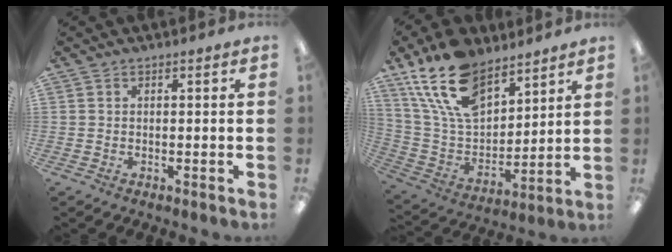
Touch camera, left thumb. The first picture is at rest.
{"total": 19.4, "force": [12.7, 10.4, 10.3], "torque": [-0.212, -0.054, 0.234]}